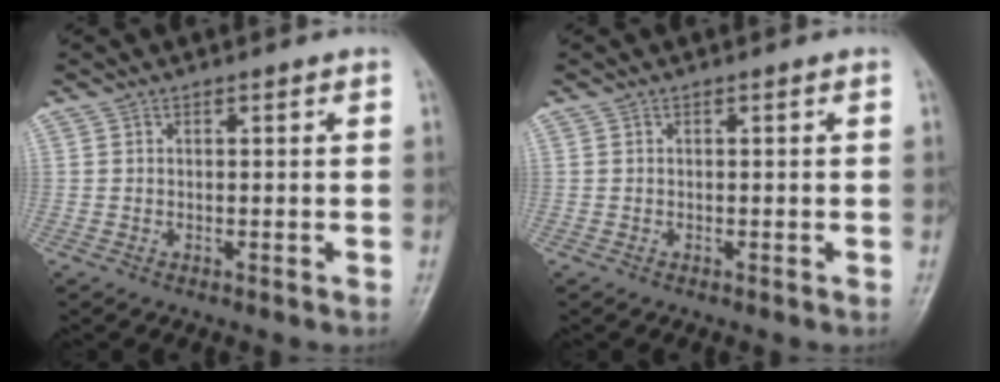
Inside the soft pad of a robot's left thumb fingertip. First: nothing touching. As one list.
[{"total": 0.0}]